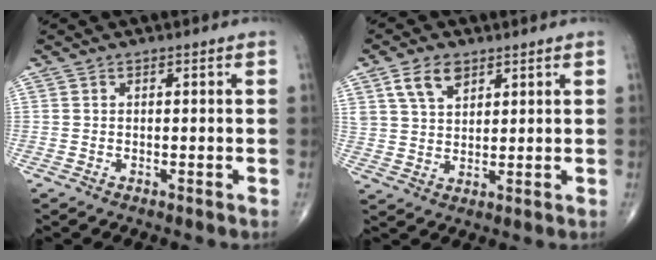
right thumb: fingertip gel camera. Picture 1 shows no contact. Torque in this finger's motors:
{"motor_torque": [0.93, 1.10, 0.53, 0.40, 0.05]}